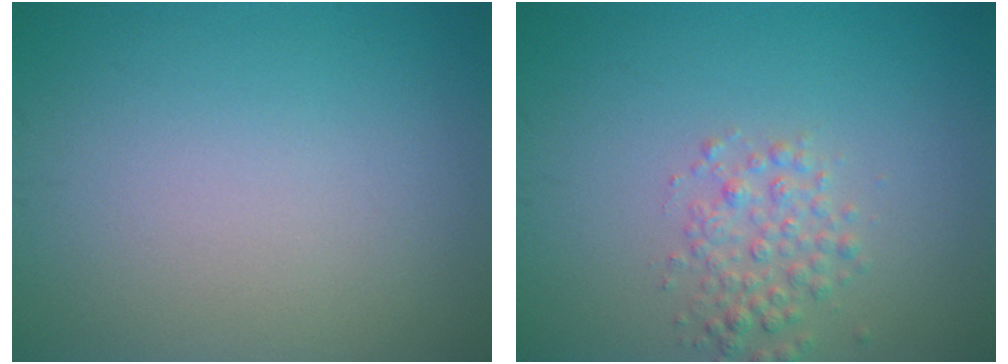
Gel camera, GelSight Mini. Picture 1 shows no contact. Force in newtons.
{"total": 2.4, "press": 2.4, "slide": 0.1}